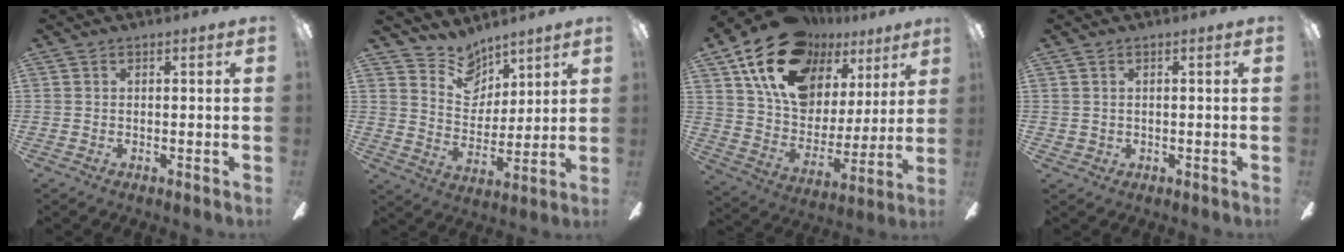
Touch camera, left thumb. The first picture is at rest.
{"total": 8.9, "force": [7.2, 5.0, 1.4], "torque": [-0.019, -0.049, 0.136]}
{"total": 21.1, "force": [14.4, 12.0, 9.7], "torque": [-0.178, -0.078, 0.262]}
{"total": 1.3, "force": [0.8, 1.1, 0.3], "torque": [-0.007, 0.002, 0.014]}